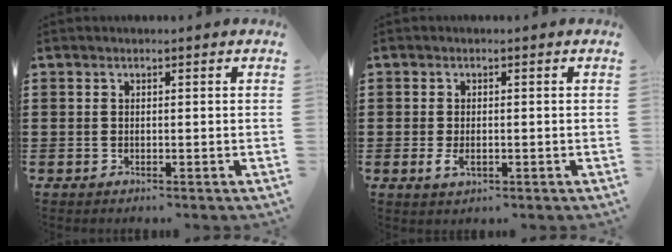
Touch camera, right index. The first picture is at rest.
{"total": 1.8, "force": [-0.2, 0.9, 1.5], "torque": [-0.030, -0.002, -0.003]}